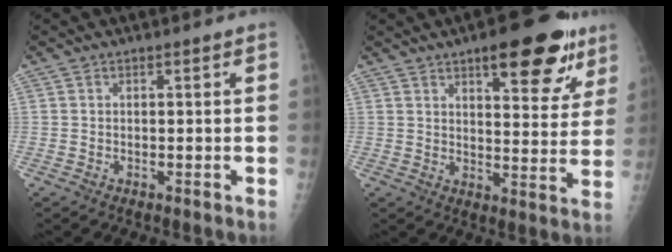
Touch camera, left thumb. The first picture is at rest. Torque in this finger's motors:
{"motor_torque": [1.65, 1.44, 1.24, -0.76, 0.21]}